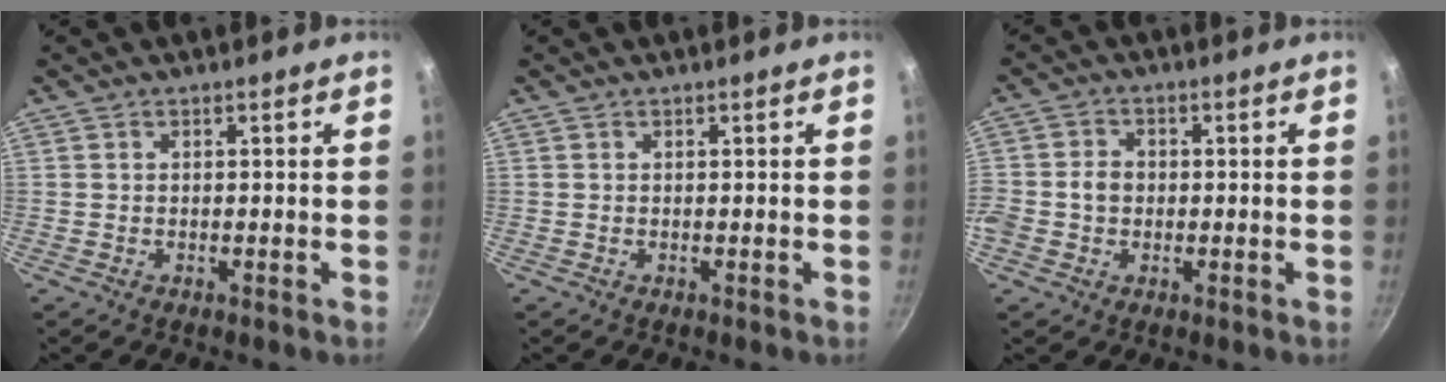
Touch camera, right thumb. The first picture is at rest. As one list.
[{"total": 0.0}, {"total": 5.6, "force": [-0.5, 4.6, 3.2], "torque": [-0.057, 0.015, -0.009]}]